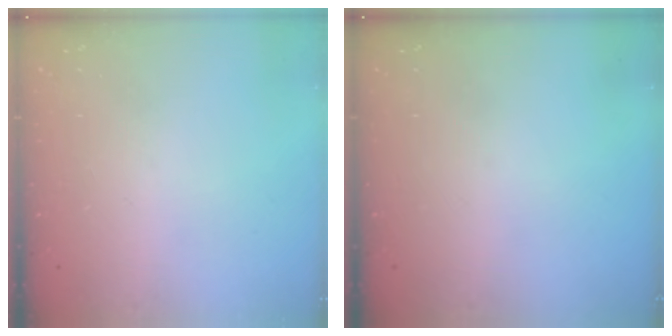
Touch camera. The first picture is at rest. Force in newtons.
{"total": 0.0}